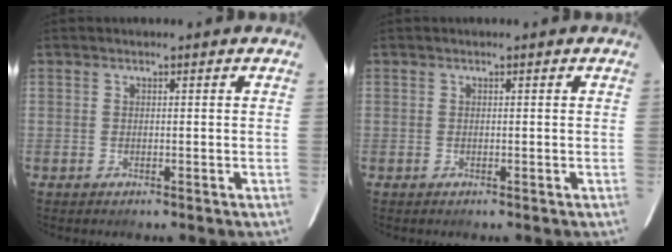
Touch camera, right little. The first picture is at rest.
{"total": 0.0}